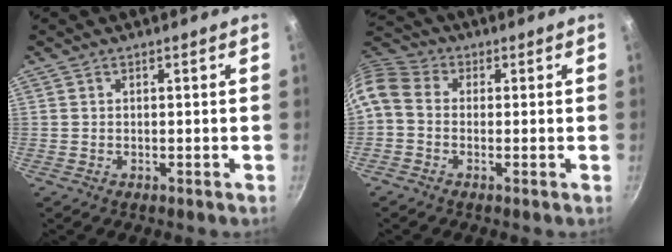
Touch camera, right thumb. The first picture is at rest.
{"total": 8.1, "force": [-0.9, 6.4, 5.0], "torque": [-0.110, 0.032, -0.036]}